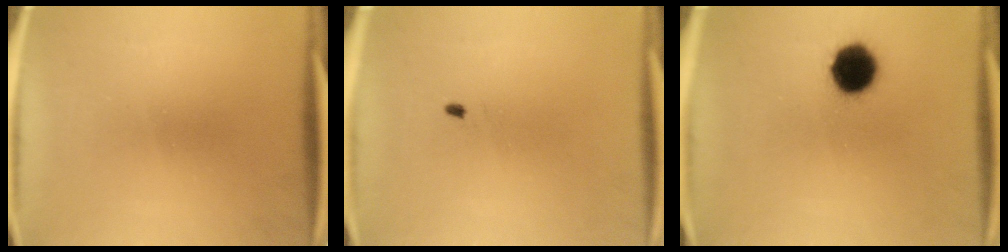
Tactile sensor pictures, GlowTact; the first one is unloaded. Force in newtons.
{"total": 0.5}
{"total": 10.4}